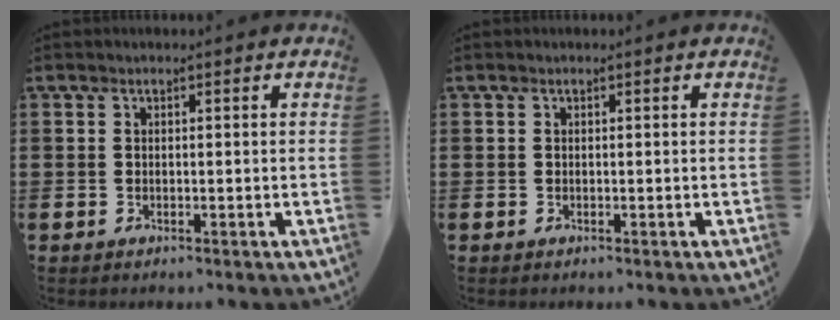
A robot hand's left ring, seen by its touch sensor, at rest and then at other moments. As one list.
[{"total": 0.0}]